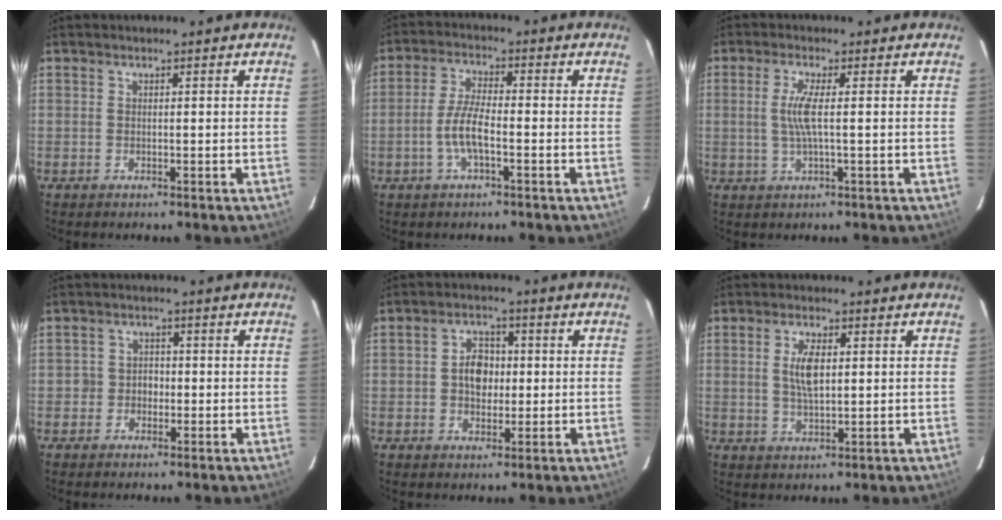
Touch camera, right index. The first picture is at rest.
{"total": 6.1, "force": [-2.0, 1.5, 5.5], "torque": [-0.117, 0.002, -0.041]}
{"total": 4.4, "force": [0.1, 0.0, 4.4], "torque": [-0.090, -0.004, 0.004]}
{"total": 3.1, "force": [-1.0, 2.8, 0.6], "torque": [-0.011, 0.008, -0.020]}
{"total": 5.4, "force": [0.0, 4.1, 3.5], "torque": [-0.060, 0.013, 0.003]}
{"total": 5.4, "force": [1.0, 2.2, 4.9], "torque": [-0.092, 0.001, 0.021]}